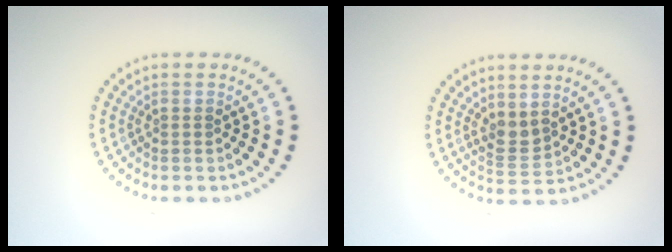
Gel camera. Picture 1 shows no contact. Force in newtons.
{"total": 1.8, "press": 1.5, "slide": 1.0}